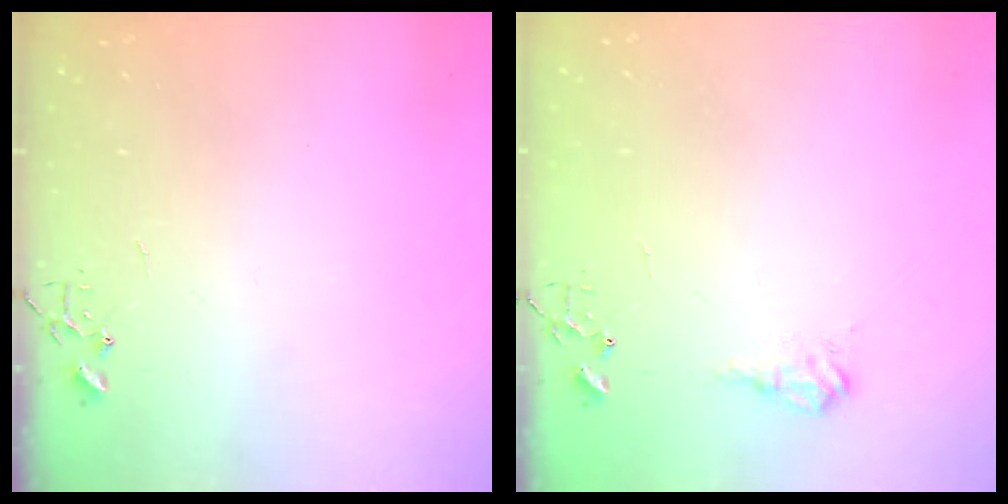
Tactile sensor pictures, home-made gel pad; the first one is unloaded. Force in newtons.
{"total": 8.5, "press": 8.5, "slide": 0.8}